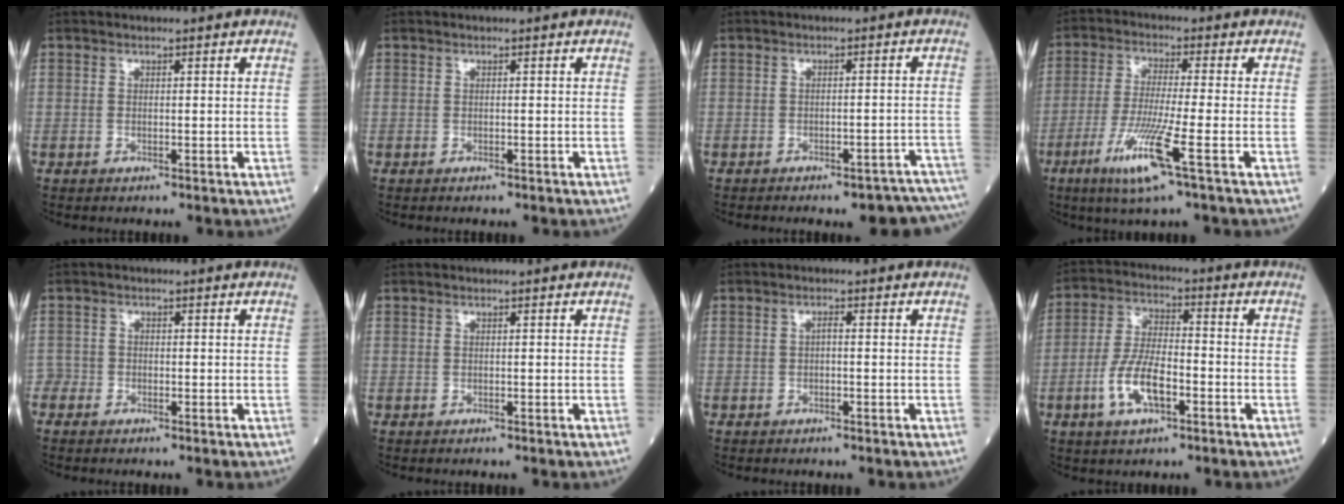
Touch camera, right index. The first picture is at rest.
{"total": 0.0}
{"total": 11.1, "force": [-10.1, 2.3, 3.9], "torque": [-0.009, 0.023, -0.104]}
{"total": 9.7, "force": [-4.4, -0.7, 8.6], "torque": [-0.177, -0.026, -0.088]}
{"total": 1.3, "force": [-1.0, 0.8, -0.2], "torque": [0.007, 0.002, -0.024]}
{"total": 0.0}
{"total": 0.8, "force": [-0.1, 0.2, 0.7], "torque": [-0.013, 0.002, -0.004]}
{"total": 8.7, "force": [-3.3, 3.2, 7.3], "torque": [-0.154, 0.003, -0.064]}